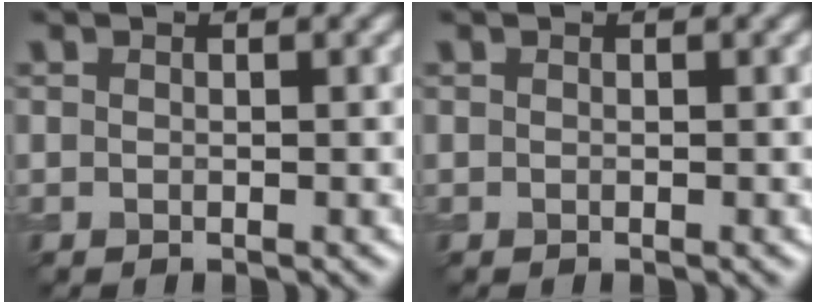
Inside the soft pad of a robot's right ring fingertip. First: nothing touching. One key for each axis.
{"total": 0.0}